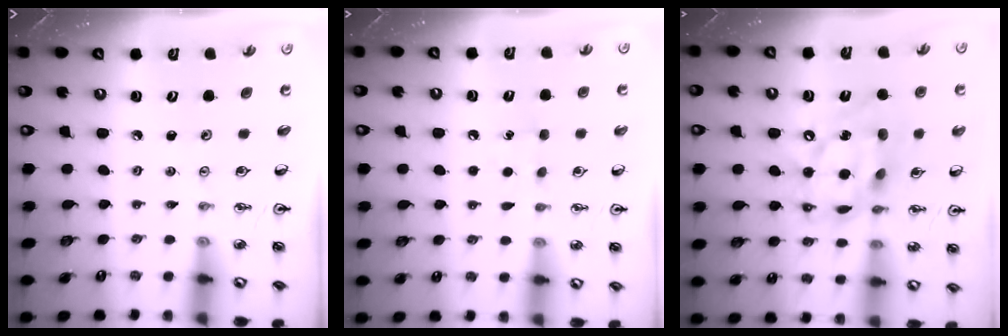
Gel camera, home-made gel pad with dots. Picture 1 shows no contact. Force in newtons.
{"total": 5.6, "press": 5.6, "slide": 0.6}
{"total": 15.5, "press": 15.4, "slide": 1.3}